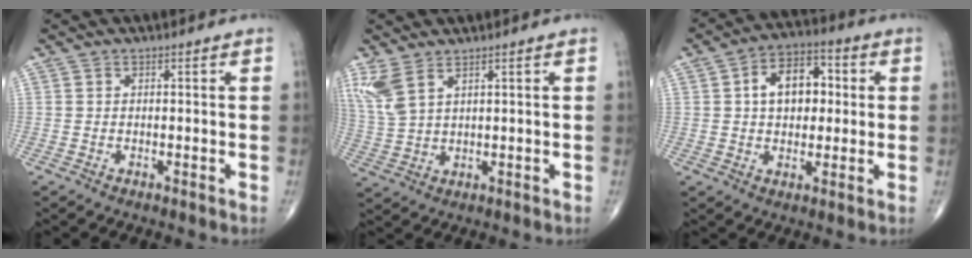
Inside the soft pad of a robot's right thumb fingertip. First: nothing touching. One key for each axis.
{"total": 6.2, "fx": 4.0, "fy": 2.2, "fz": 4.3, "tx": -0.110, "ty": -0.010, "tz": 0.093}
{"total": 11.0, "fx": 1.8, "fy": 7.1, "fz": 8.1, "tx": -0.101, "ty": 0.018, "tz": 0.023}